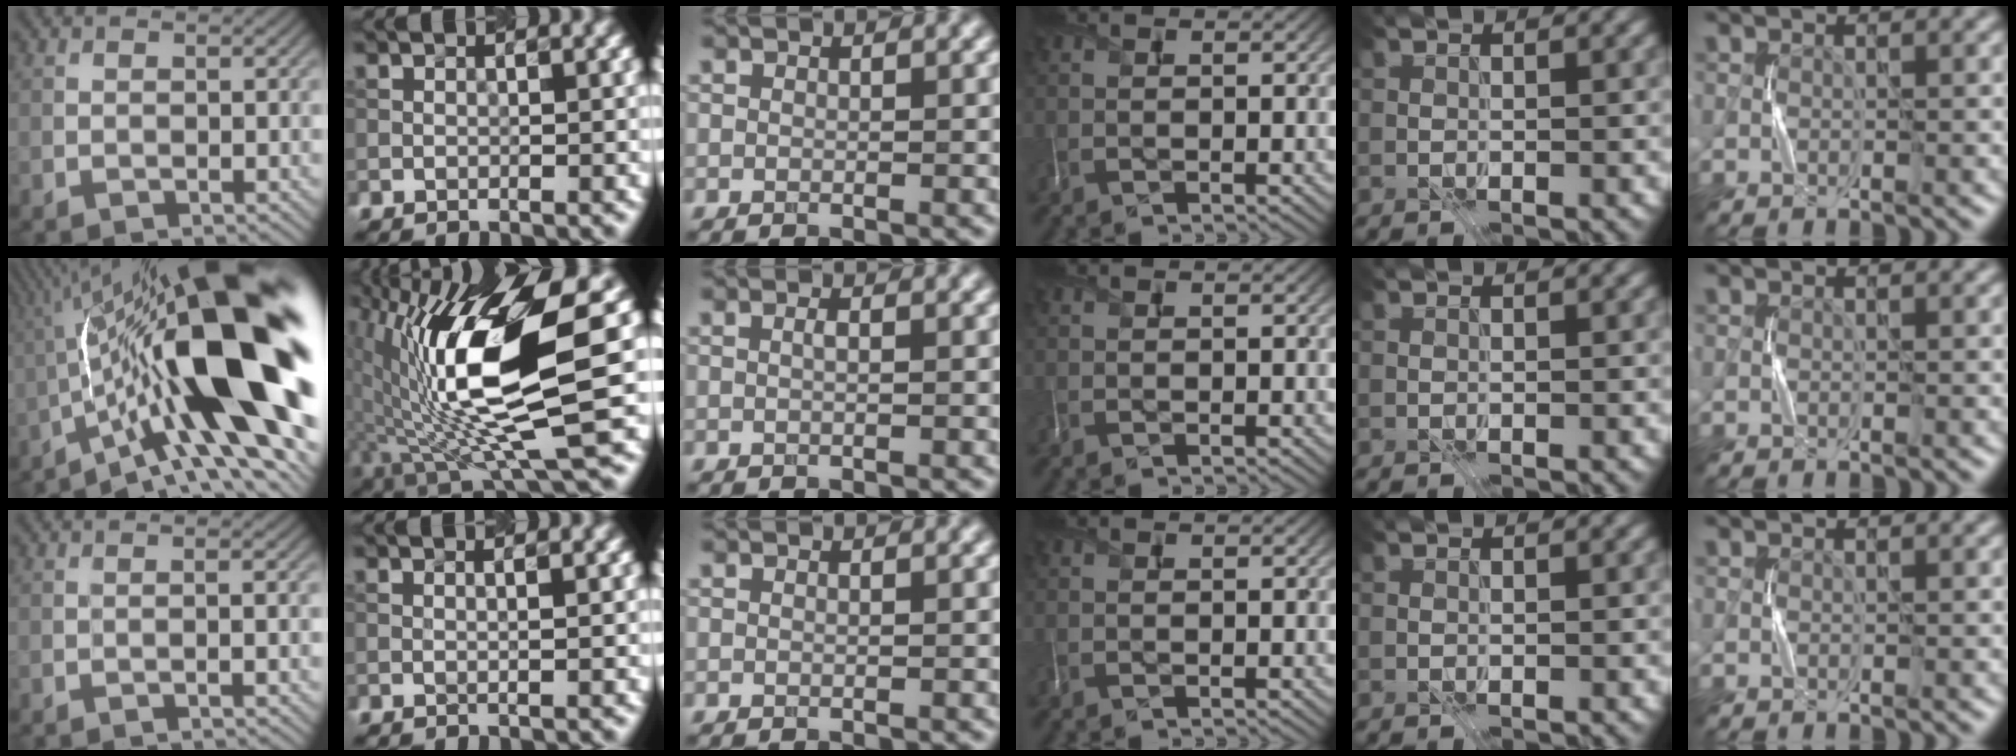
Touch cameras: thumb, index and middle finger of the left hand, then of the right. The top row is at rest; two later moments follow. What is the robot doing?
{"motion": "press", "object": "grip strengthener"}